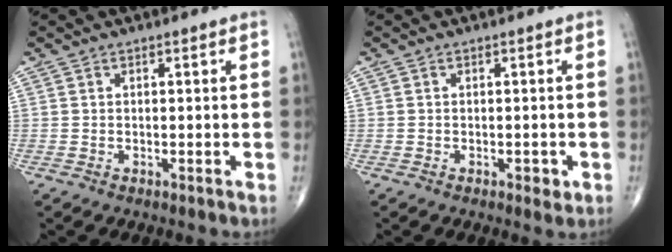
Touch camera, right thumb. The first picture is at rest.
{"total": 1.7, "force": [-0.6, 0.9, 1.3], "torque": [-0.014, 0.000, -0.008]}